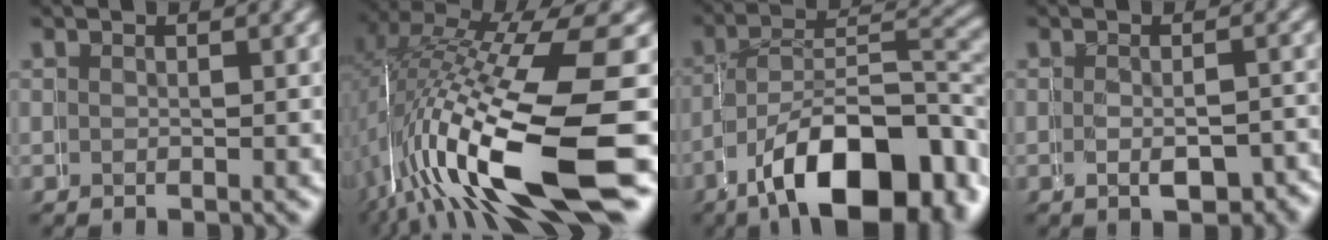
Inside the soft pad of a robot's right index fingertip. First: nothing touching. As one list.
[{"total": 13.2, "force": [-2.3, 5.2, 11.9], "torque": [-0.214, -0.024, -0.015]}, {"total": 12.3, "force": [-5.1, 6.1, 9.4], "torque": [-0.130, -0.036, -0.066]}, {"total": 2.9, "force": [-2.0, 1.1, 1.8], "torque": [-0.021, -0.005, -0.031]}]